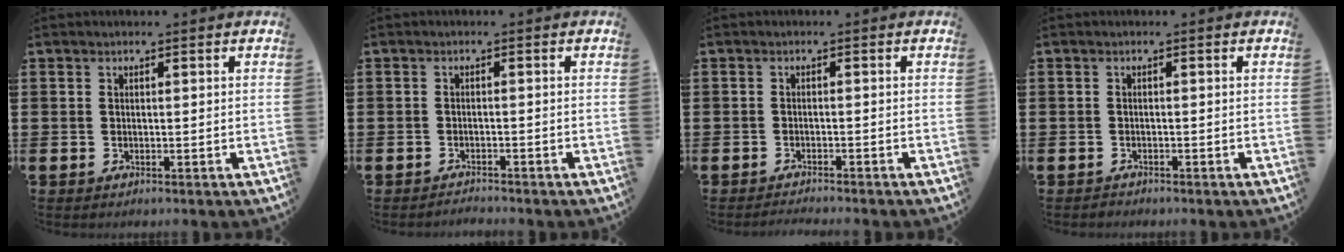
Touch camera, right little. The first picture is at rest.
{"total": 1.1, "force": [-1.1, 0.0, -0.1], "torque": [-0.001, 0.002, -0.024]}
{"total": 1.0, "force": [-1.0, -0.2, 0.1], "torque": [-0.001, 0.000, -0.021]}
{"total": 0.5, "force": [-0.5, 0.2, 0.0], "torque": [-0.001, -0.001, -0.012]}